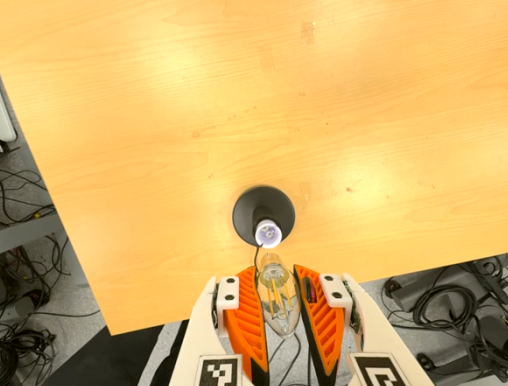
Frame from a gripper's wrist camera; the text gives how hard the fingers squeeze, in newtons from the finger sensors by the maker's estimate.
{"total": 20.7, "left": 23.0, "right": 18.4}